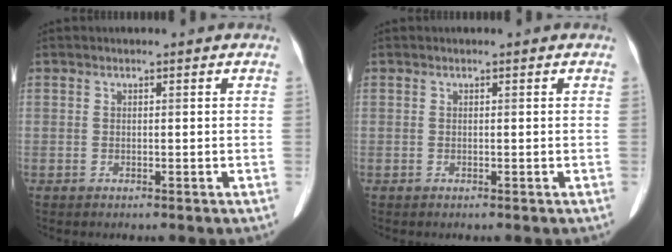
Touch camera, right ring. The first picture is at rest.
{"total": 0.0}